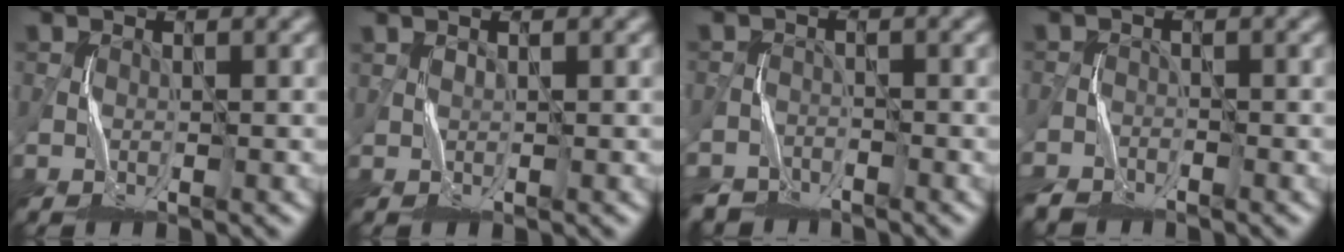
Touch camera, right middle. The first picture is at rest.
{"total": 0.7, "force": [0.5, -0.4, -0.1], "torque": [0.003, 0.001, 0.012]}
{"total": 3.4, "force": [-3.3, 0.8, -0.4], "torque": [0.019, -0.015, -0.058]}
{"total": 2.5, "force": [-2.5, 0.5, 0.0], "torque": [0.003, -0.017, -0.055]}